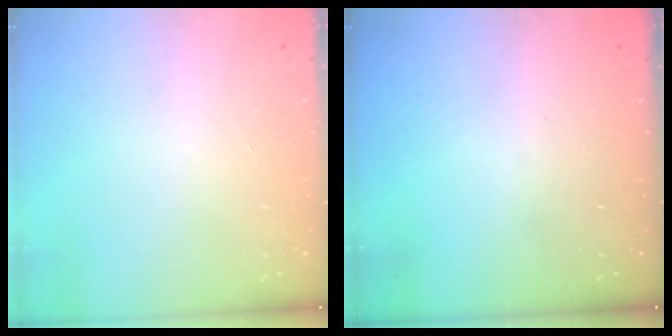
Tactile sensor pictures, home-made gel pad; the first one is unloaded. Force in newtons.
{"total": 0.0}